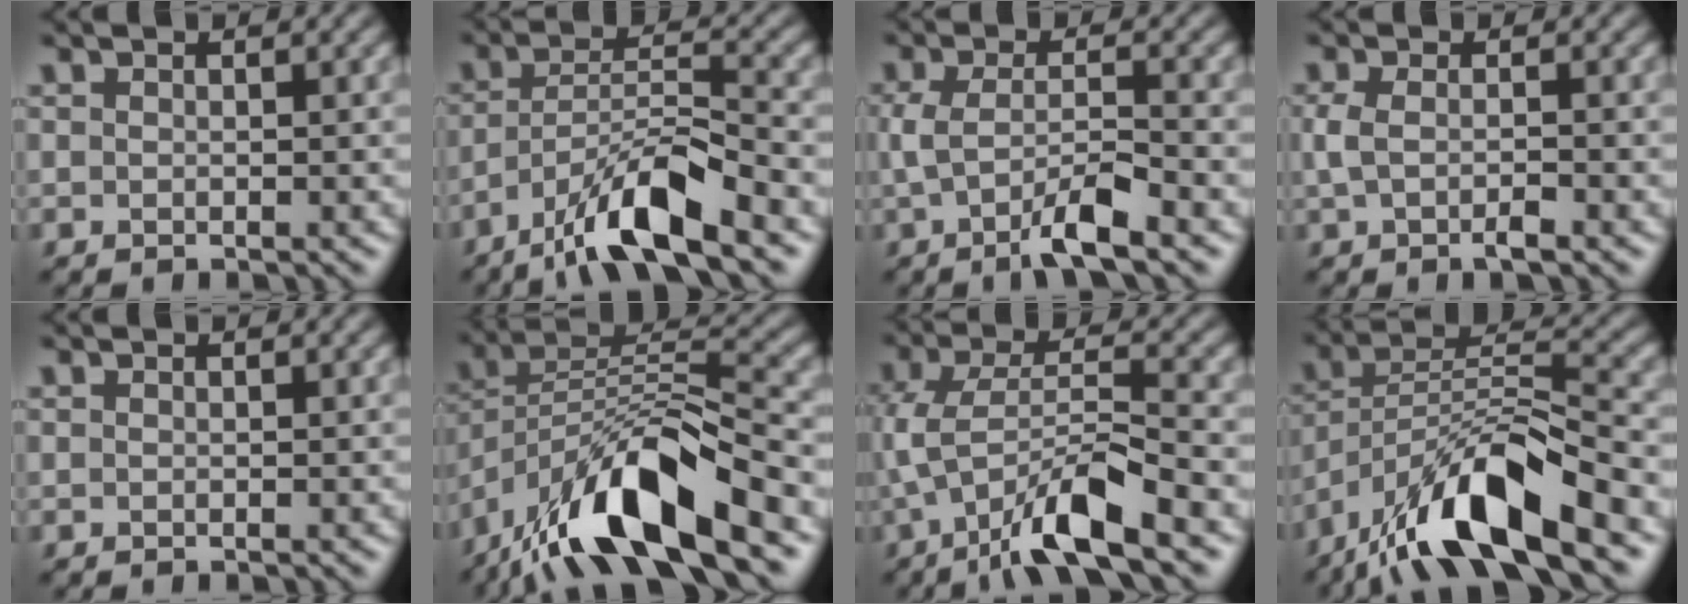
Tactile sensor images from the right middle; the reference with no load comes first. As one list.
[{"total": 7.9, "force": [-5.2, 1.5, 5.8], "torque": [-0.105, 0.009, -0.097]}, {"total": 4.5, "force": [-1.7, 1.1, 4.0], "torque": [-0.081, -0.001, -0.037]}, {"total": 2.3, "force": [-0.7, 0.8, 2.0], "torque": [-0.046, -0.005, -0.015]}, {"total": 0.0}, {"total": 12.0, "force": [-7.3, 3.7, 8.7], "torque": [-0.157, 0.009, -0.147]}, {"total": 8.2, "force": [-4.2, 2.1, 6.7], "torque": [-0.132, 0.005, -0.083]}, {"total": 11.2, "force": [-7.4, 3.0, 7.8], "torque": [-0.139, 0.010, -0.145]}]